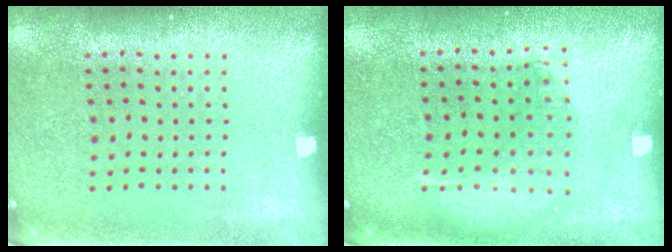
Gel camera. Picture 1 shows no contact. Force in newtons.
{"total": 1.3, "press": 1.3, "slide": 0.4}